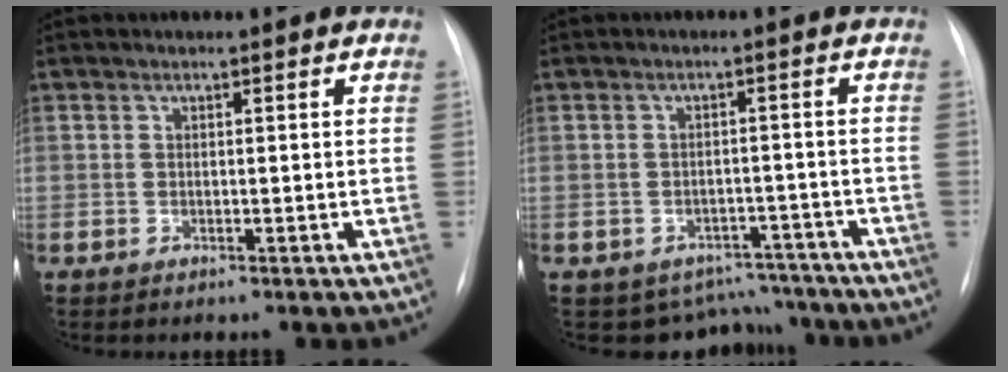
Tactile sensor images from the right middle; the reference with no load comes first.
{"total": 7.4, "force": [-6.3, 3.7, -0.6], "torque": [0.026, 0.032, -0.073]}